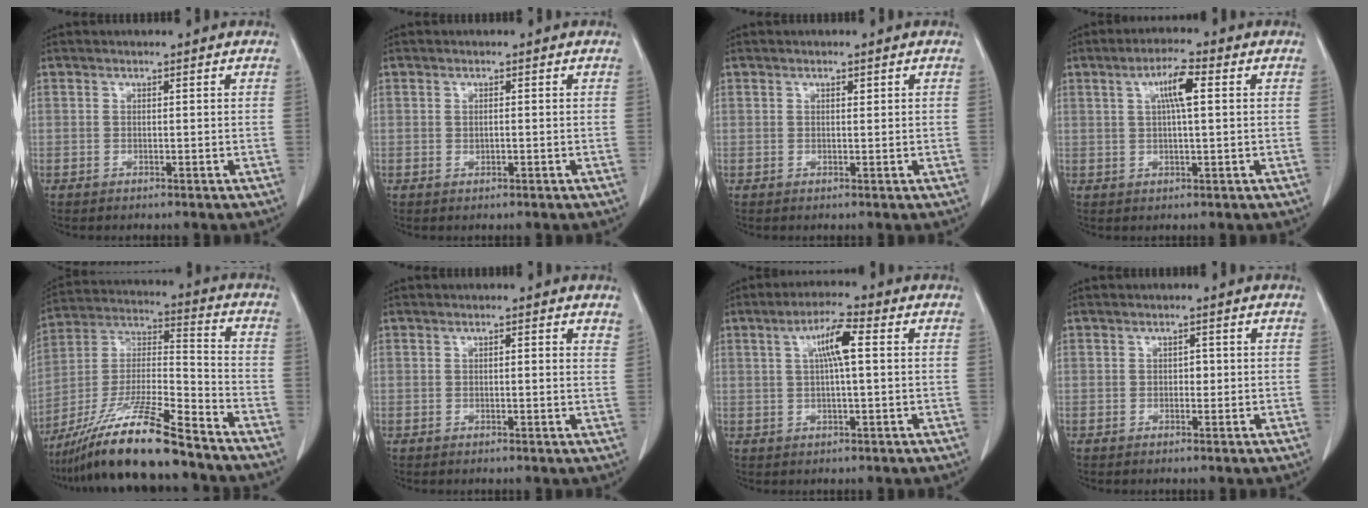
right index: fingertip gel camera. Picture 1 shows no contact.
{"total": 1.3, "force": [-0.1, 0.7, 1.1], "torque": [-0.028, 0.001, 0.003]}
{"total": 1.1, "force": [0.4, 0.5, 0.9], "torque": [-0.021, 0.000, 0.008]}
{"total": 5.9, "force": [1.6, 1.1, 5.6], "torque": [-0.105, 0.011, 0.031]}
{"total": 19.2, "force": [-14.7, 1.8, 12.2], "torque": [-0.260, -0.026, -0.272]}
{"total": 3.1, "force": [1.4, 0.9, 2.6], "torque": [-0.044, 0.007, 0.017]}
{"total": 6.6, "force": [1.6, 1.2, 6.3], "torque": [-0.118, 0.015, 0.029]}
{"total": 1.9, "force": [0.0, 1.3, 1.4], "torque": [-0.029, 0.007, 0.004]}